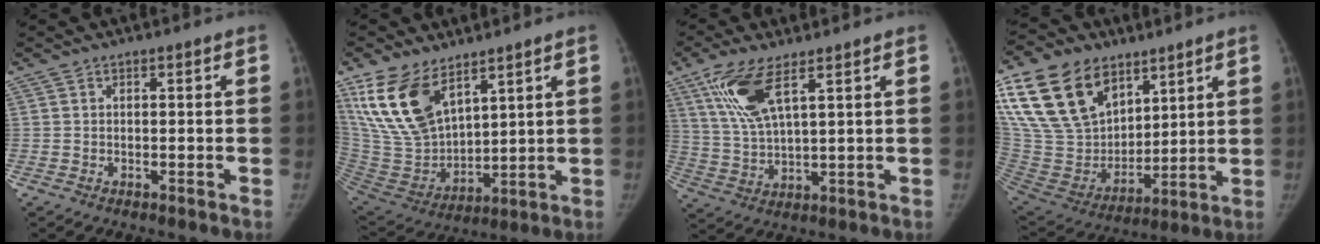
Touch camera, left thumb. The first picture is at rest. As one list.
[{"total": 17.4, "force": [10.2, 9.2, 10.6], "torque": [-0.187, -0.050, 0.218]}, {"total": 10.1, "force": [5.1, 3.1, 8.1], "torque": [-0.178, -0.016, 0.111]}, {"total": 26.5, "force": [14.1, 16.9, 14.8], "torque": [-0.299, -0.016, 0.275]}]